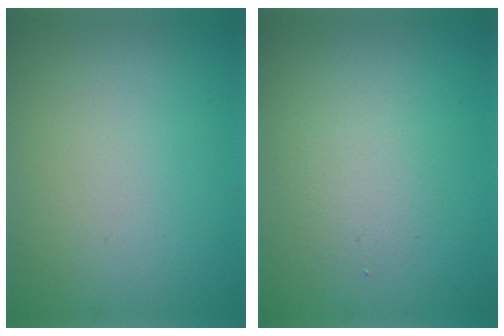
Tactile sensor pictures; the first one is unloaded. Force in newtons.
{"total": 2.2, "press": 2.2, "slide": 0.2}